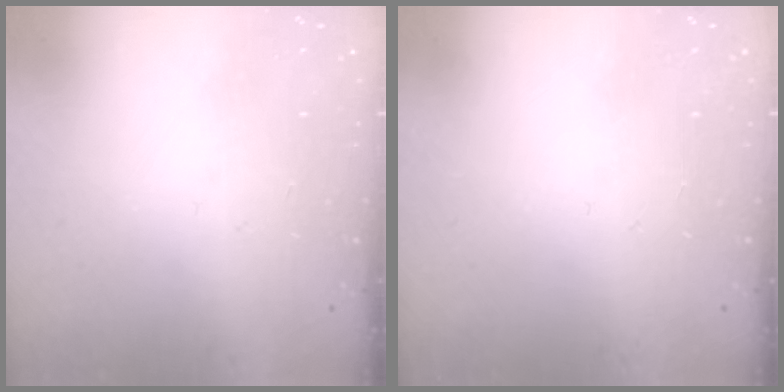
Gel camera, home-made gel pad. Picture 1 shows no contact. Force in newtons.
{"total": 0.0}